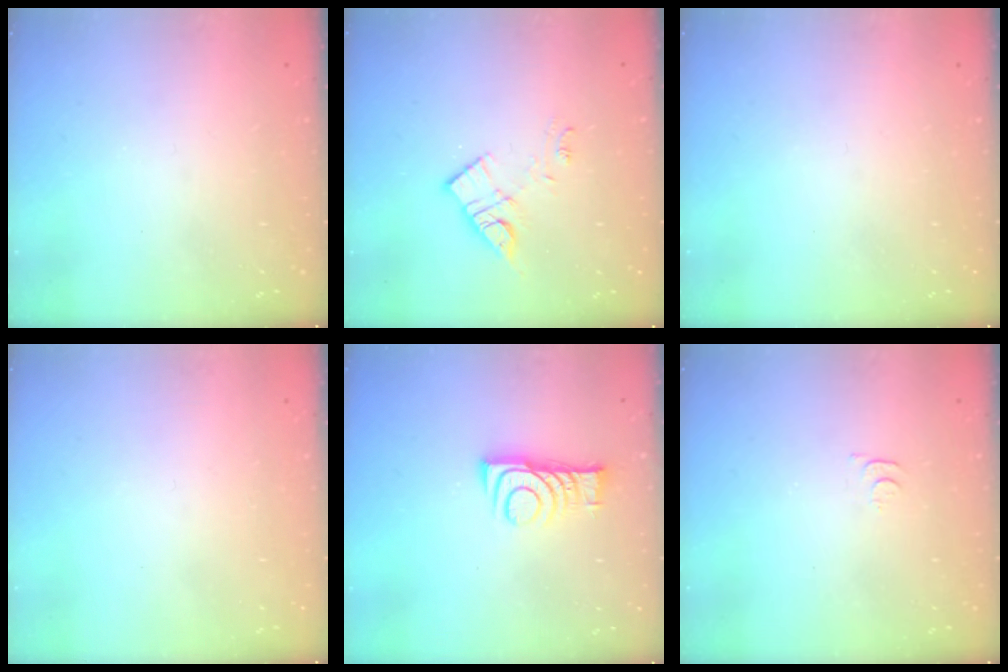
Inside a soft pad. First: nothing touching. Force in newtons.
{"total": 11.5, "press": 11.5, "slide": 0.6}
{"total": 0.0}
{"total": 1.6, "press": 1.6, "slide": 0.1}
{"total": 8.9, "press": 8.9, "slide": 0.4}
{"total": 3.1, "press": 3.1, "slide": 0.5}